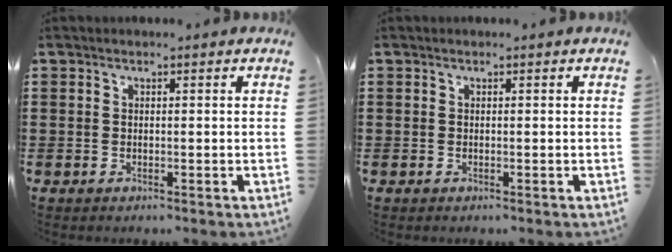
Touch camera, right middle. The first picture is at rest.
{"total": 0.0}